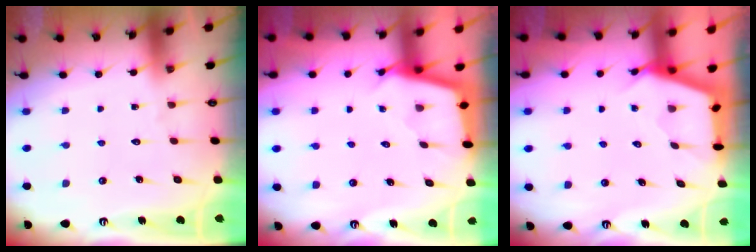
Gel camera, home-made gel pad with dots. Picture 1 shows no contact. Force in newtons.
{"total": 2.5, "press": 2.5, "slide": 0.1}
{"total": 2.5, "press": 2.5, "slide": 0.4}